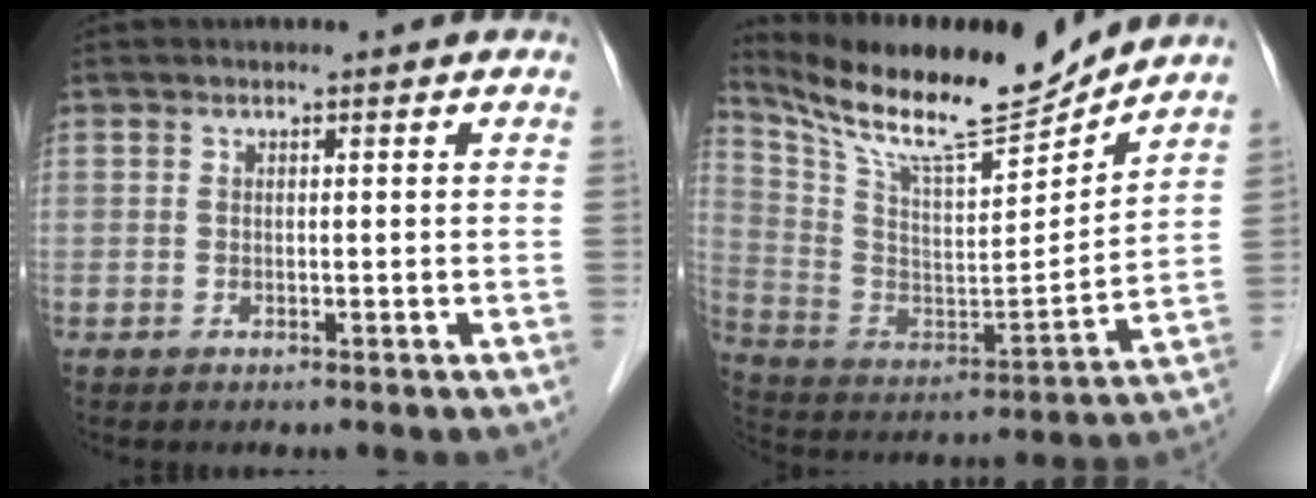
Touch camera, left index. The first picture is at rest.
{"total": 18.0, "force": [15.9, 1.5, 8.2], "torque": [-0.164, -0.012, 0.282]}